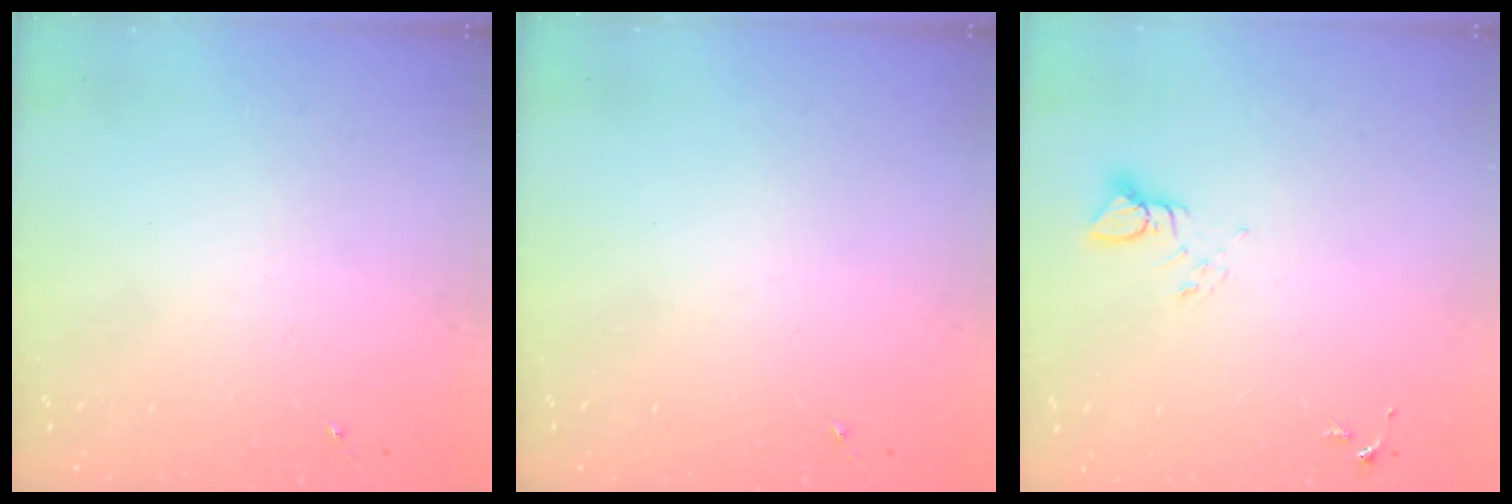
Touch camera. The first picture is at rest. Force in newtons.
{"total": 0.0}
{"total": 3.9, "press": 3.9, "slide": 0.2}